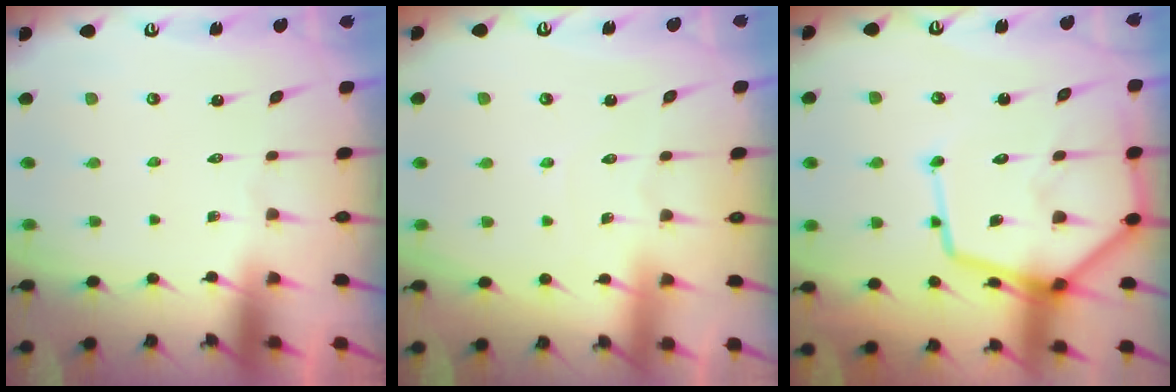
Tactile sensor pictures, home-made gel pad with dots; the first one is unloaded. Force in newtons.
{"total": 4.7, "press": 4.6, "slide": 0.5}
{"total": 17.8, "press": 17.7, "slide": 1.7}